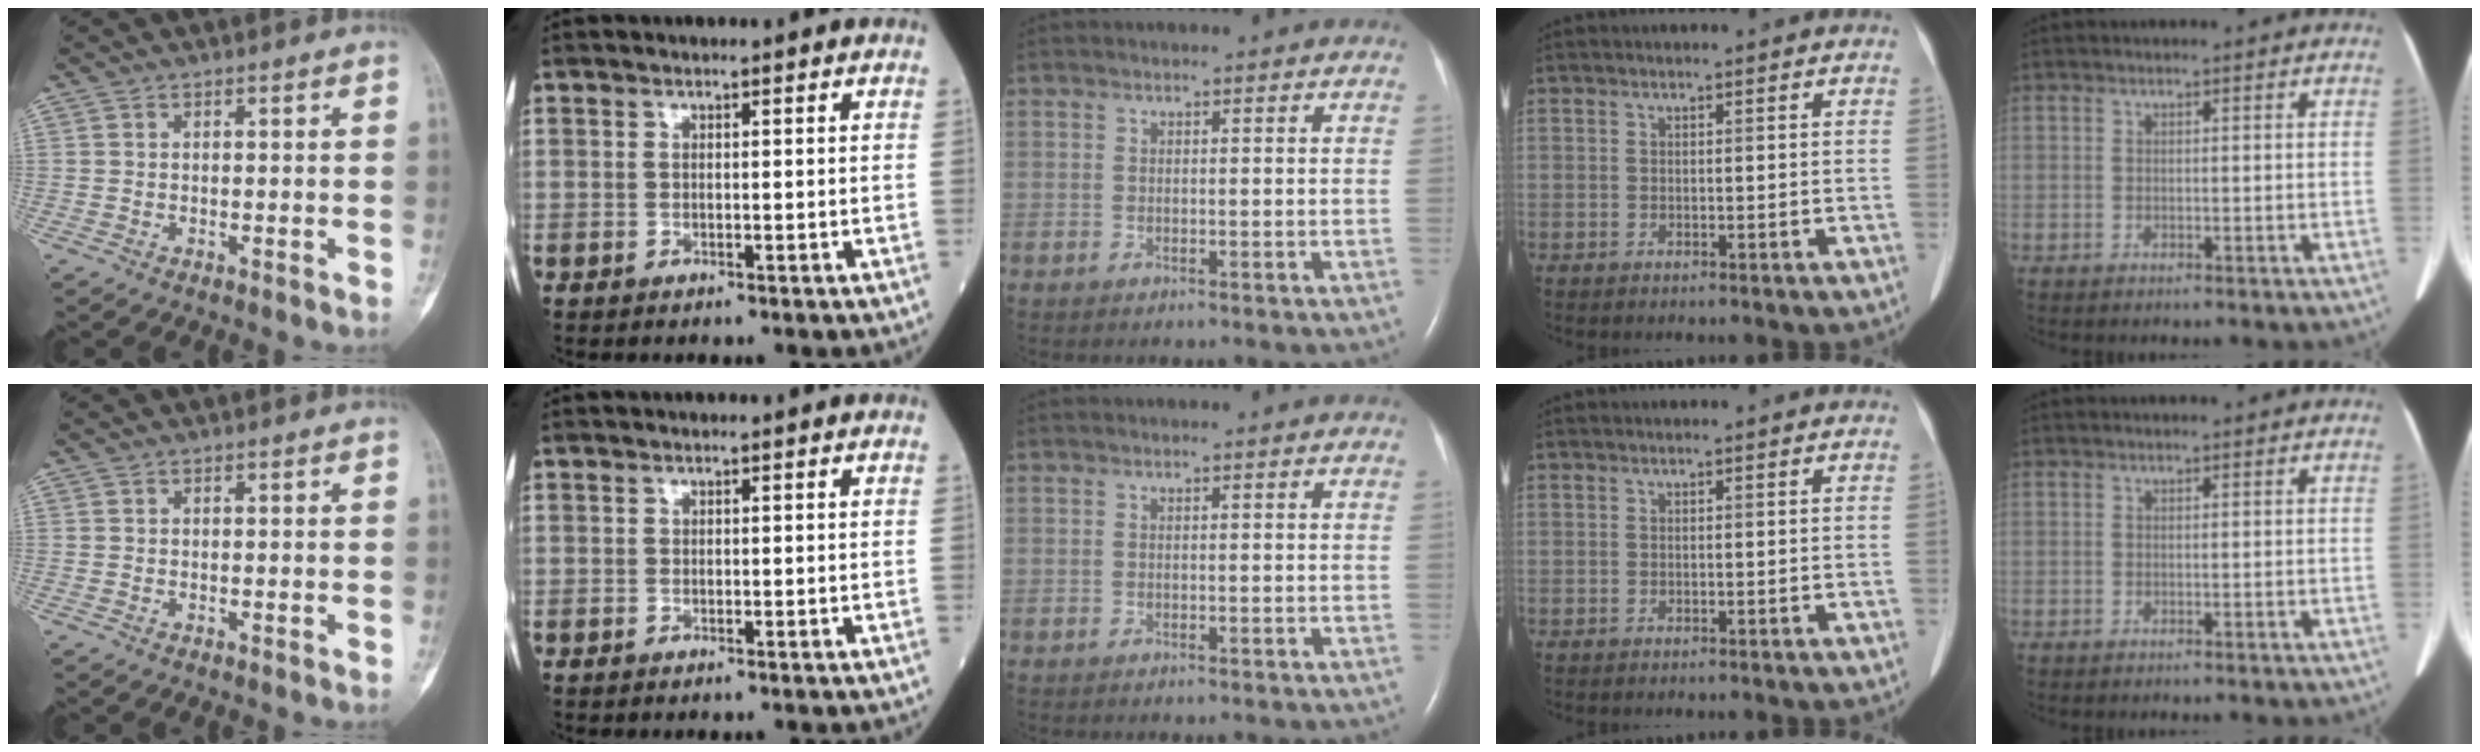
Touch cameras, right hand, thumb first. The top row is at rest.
{}